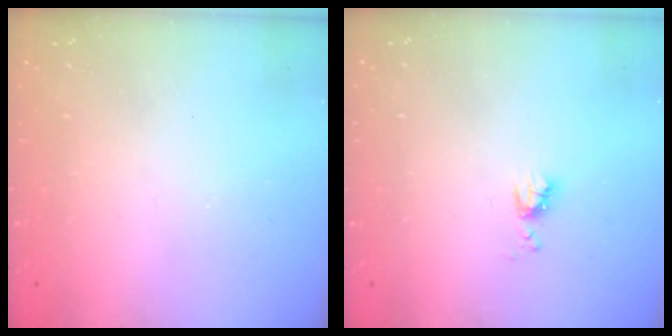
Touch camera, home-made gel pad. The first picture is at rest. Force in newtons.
{"total": 4.9, "press": 4.8, "slide": 0.8}